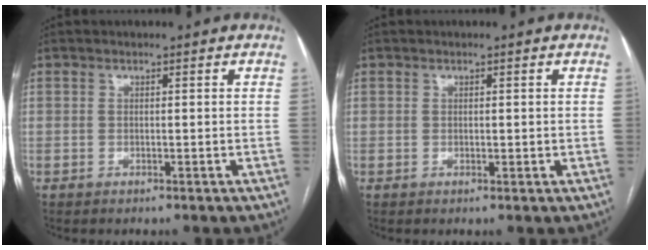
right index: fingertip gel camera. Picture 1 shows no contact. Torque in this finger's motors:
{"motor_torque": [-0.48, 0.83, -0.02, 0.02]}